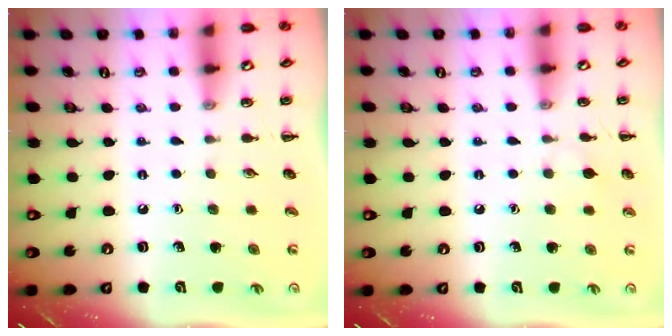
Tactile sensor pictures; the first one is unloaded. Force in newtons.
{"total": 5.1, "press": 4.8, "slide": 1.5}